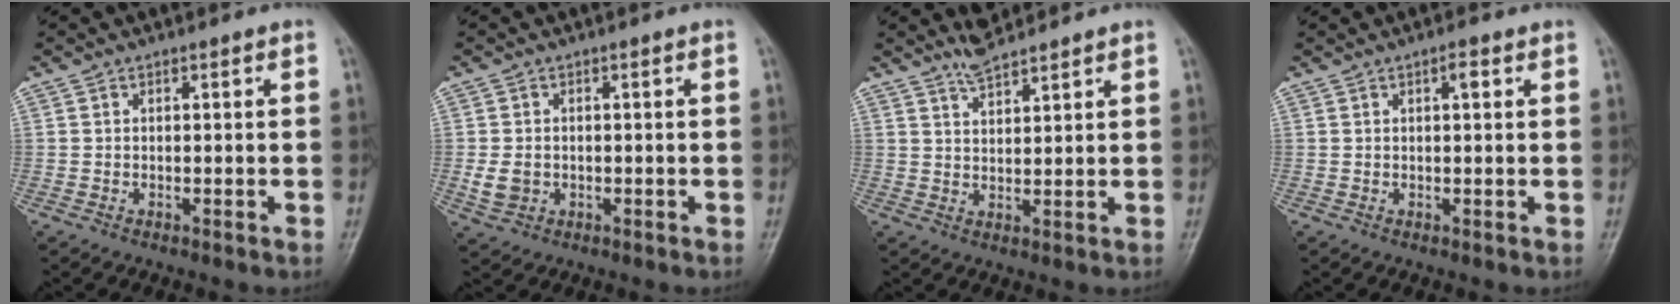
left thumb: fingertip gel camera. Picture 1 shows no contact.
{"total": 3.5, "force": [-0.3, 3.0, 1.9], "torque": [-0.028, -0.002, 0.000]}
{"total": 3.9, "force": [3.8, 0.6, 1.0], "torque": [-0.015, -0.020, 0.072]}
{"total": 1.6, "force": [0.7, 0.5, 1.3], "torque": [-0.018, 0.000, 0.009]}